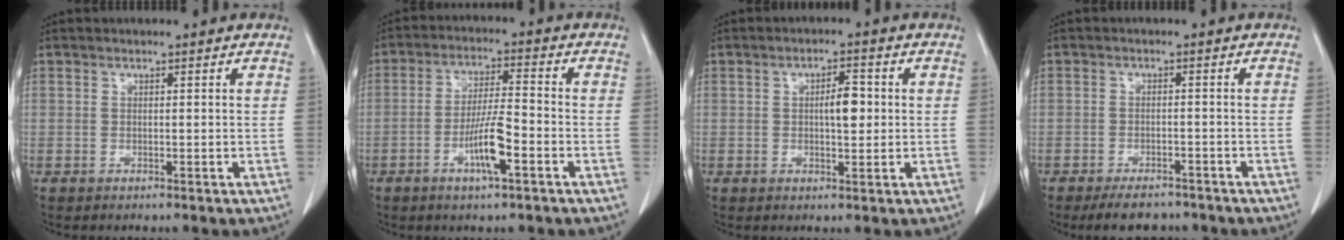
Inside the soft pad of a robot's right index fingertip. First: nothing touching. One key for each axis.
{"total": 7.5, "fx": -3.1, "fy": 0.8, "fz": 6.8, "tx": -0.130, "ty": 0.000, "tz": -0.056}
{"total": 4.2, "fx": 0.4, "fy": 1.4, "fz": 3.9, "tx": -0.062, "ty": 0.005, "tz": 0.006}
{"total": 4.2, "fx": -3.6, "fy": 1.8, "fz": 1.4, "tx": -0.022, "ty": -0.001, "tz": -0.053}